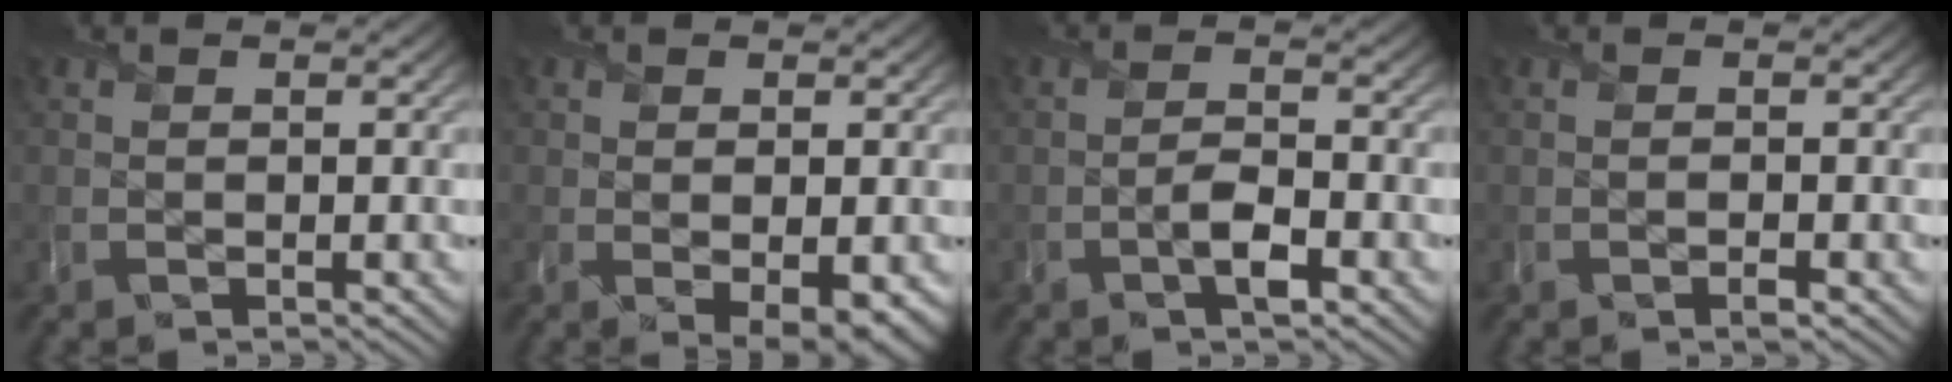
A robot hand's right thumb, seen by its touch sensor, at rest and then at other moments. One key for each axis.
{"total": 2.8, "fx": -0.5, "fy": 1.3, "fz": 2.5, "tx": -0.038, "ty": -0.011, "tz": 0.002}
{"total": 3.0, "fx": -1.7, "fy": 1.0, "fz": 2.2, "tx": -0.043, "ty": -0.003, "tz": -0.036}
{"total": 0.7, "fx": -0.6, "fy": 0.0, "fz": 0.4, "tx": -0.004, "ty": -0.006, "tz": -0.013}